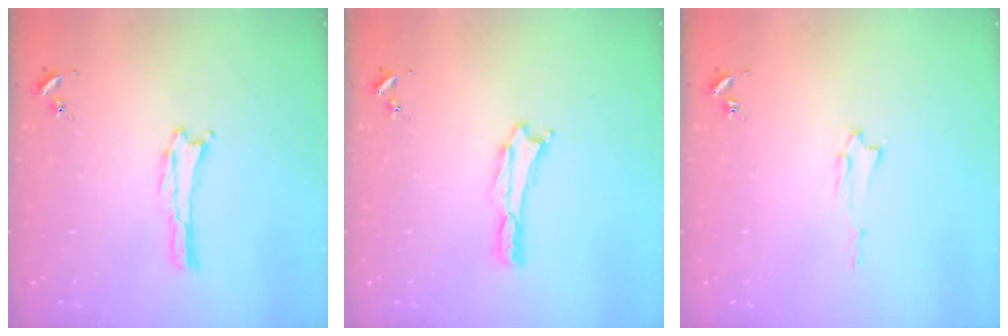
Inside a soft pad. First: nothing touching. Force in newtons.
{"total": 0.0}
{"total": 1.3, "press": 1.3, "slide": 0.2}